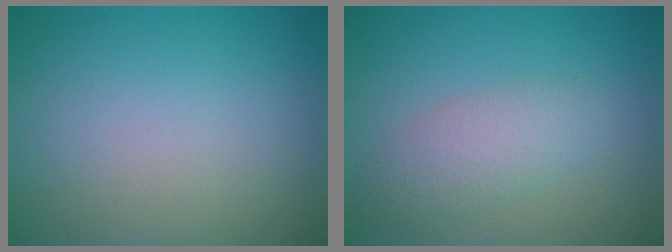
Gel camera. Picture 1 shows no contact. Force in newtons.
{"total": 3.0, "press": 3.0, "slide": 0.2}